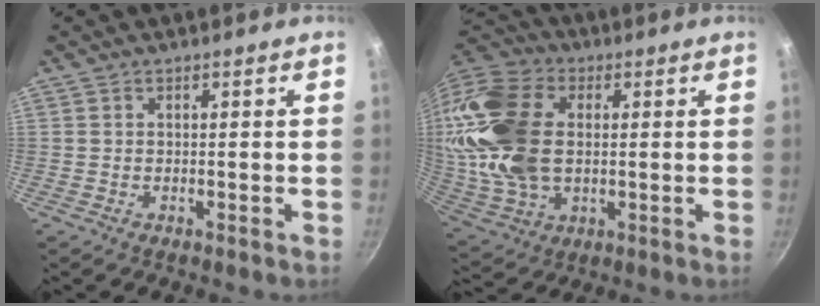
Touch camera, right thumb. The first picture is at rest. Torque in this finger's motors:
{"motor_torque": [2.51, 2.50, 1.65, -0.88, 0.88]}